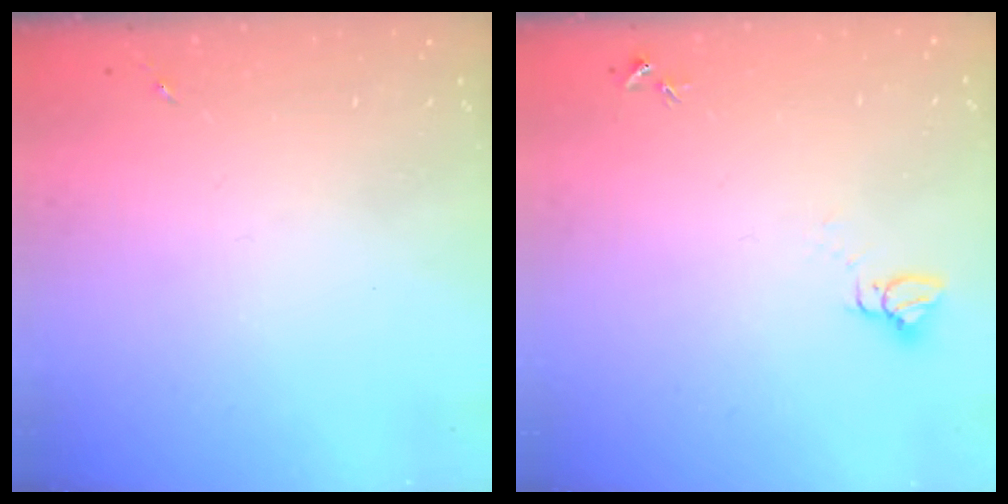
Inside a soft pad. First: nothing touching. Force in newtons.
{"total": 2.8, "press": 2.8, "slide": 0.1}